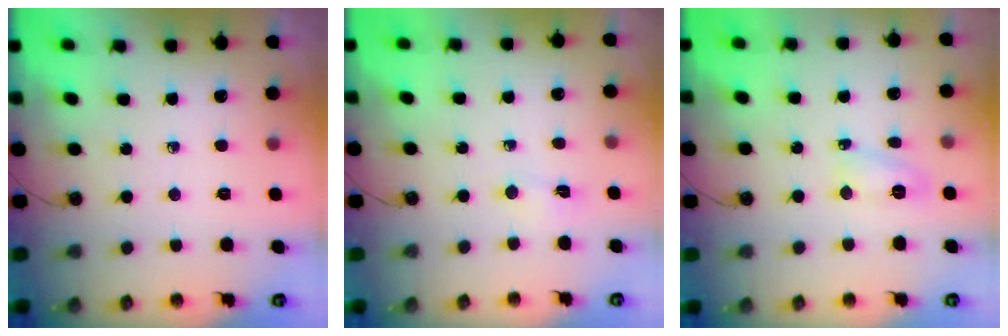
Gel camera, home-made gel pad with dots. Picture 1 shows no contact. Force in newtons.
{"total": 2.5, "press": 2.5, "slide": 0.5}
{"total": 6.1, "press": 6.1, "slide": 0.4}